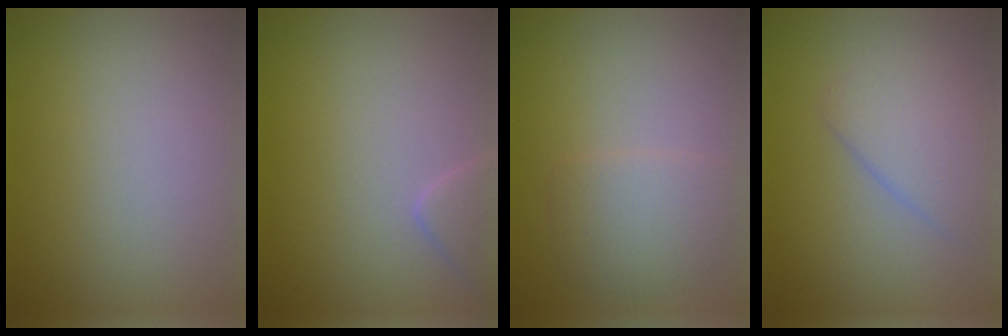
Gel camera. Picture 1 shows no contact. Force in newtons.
{"total": 1.8, "press": 1.8, "slide": 0.1}
{"total": 2.9, "press": 2.9, "slide": 0.1}
{"total": 2.8, "press": 2.7, "slide": 0.2}